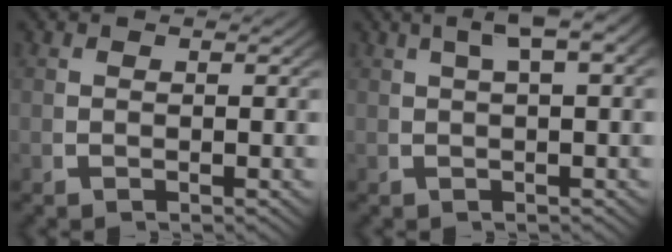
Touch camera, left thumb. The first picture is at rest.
{"total": 5.6, "force": [2.6, 1.9, 4.6], "torque": [-0.058, 0.030, 0.032]}